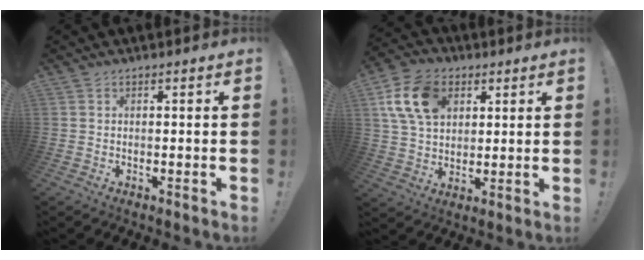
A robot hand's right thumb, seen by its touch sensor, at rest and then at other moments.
{"total": 15.2, "force": [5.9, 10.7, 9.0], "torque": [-0.156, -0.008, 0.119]}